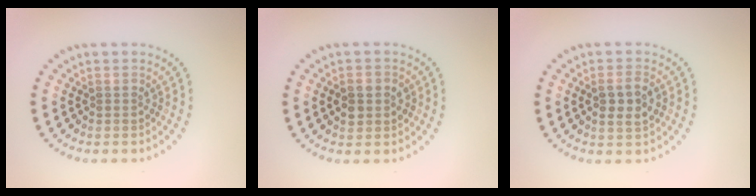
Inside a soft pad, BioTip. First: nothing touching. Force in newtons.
{"total": 2.2, "press": 2.2, "slide": 0.2}
{"total": 2.5, "press": 2.4, "slide": 0.5}